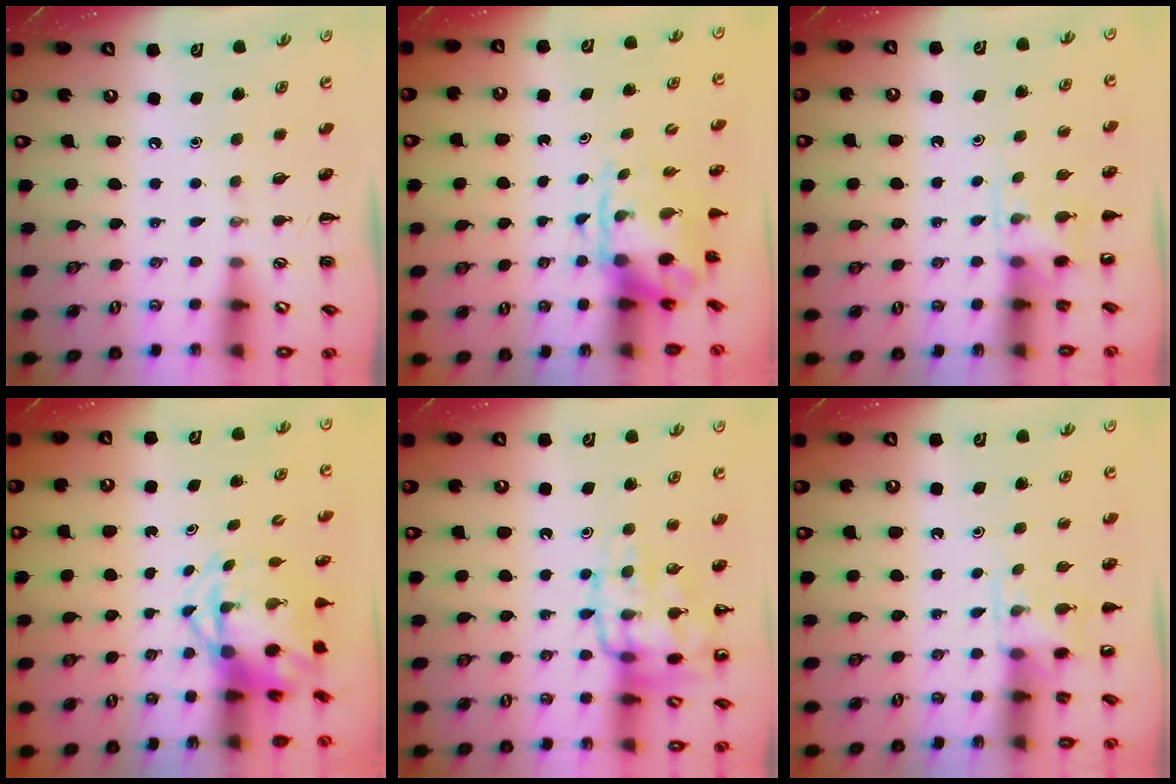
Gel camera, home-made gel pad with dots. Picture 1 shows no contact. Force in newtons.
{"total": 3.7, "press": 3.7, "slide": 0.8}
{"total": 4.4, "press": 4.2, "slide": 1.6}
{"total": 4.5, "press": 4.4, "slide": 1.1}
{"total": 16.2, "press": 16.1, "slide": 1.6}
{"total": 4.4, "press": 4.2, "slide": 1.6}